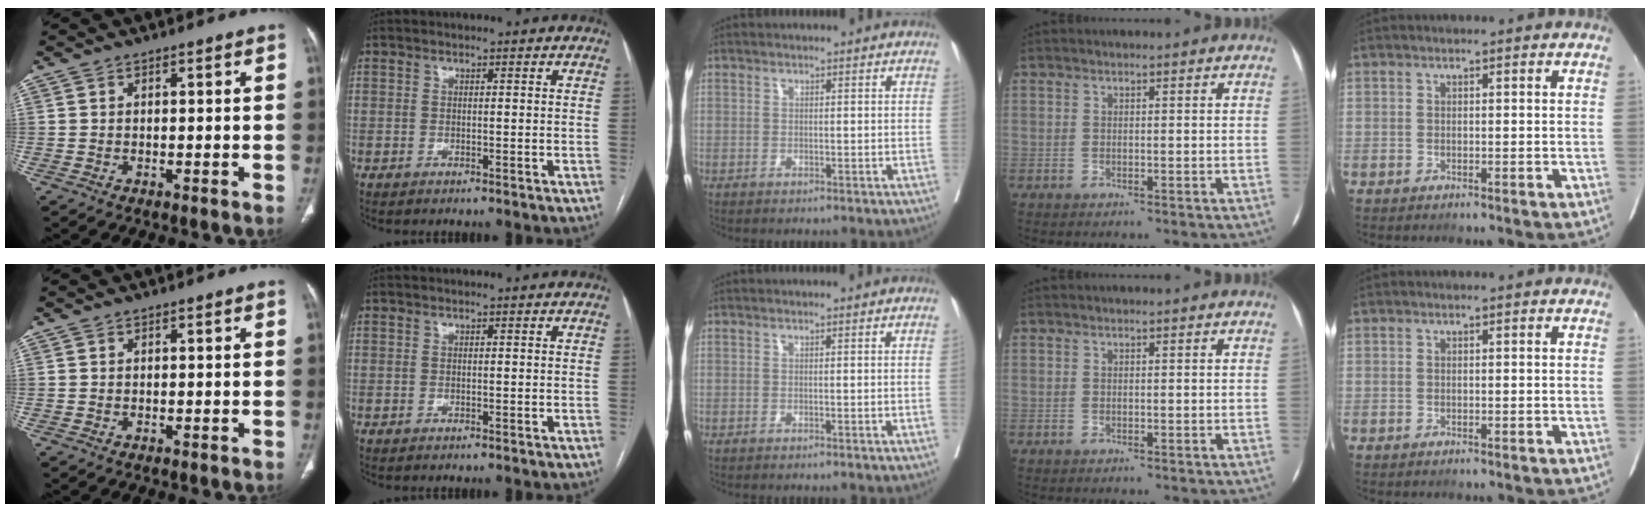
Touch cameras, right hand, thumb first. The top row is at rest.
{"middle": {"total": 0.7, "force": [0.0, -0.3, 0.6], "torque": [-0.002, 0.002, 0.000]}}